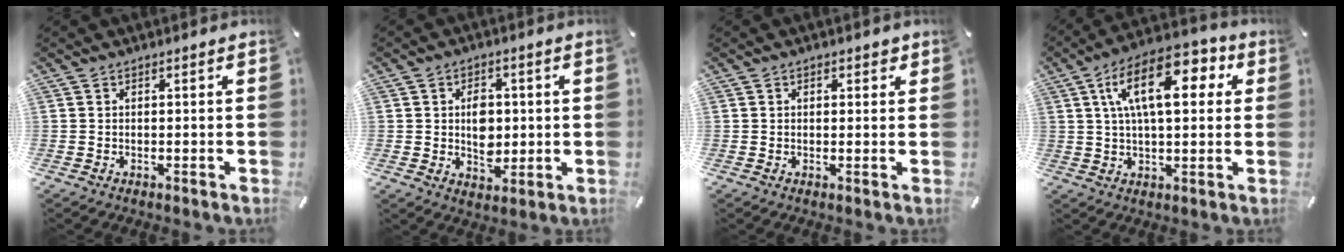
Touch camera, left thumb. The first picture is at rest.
{"total": 7.0, "force": [0.2, 5.6, 4.3], "torque": [-0.045, -0.002, 0.000]}
{"total": 1.8, "force": [0.5, 1.3, 1.1], "torque": [-0.008, 0.001, 0.004]}
{"total": 16.2, "force": [5.5, 7.8, 13.1], "torque": [-0.221, 0.003, 0.089]}